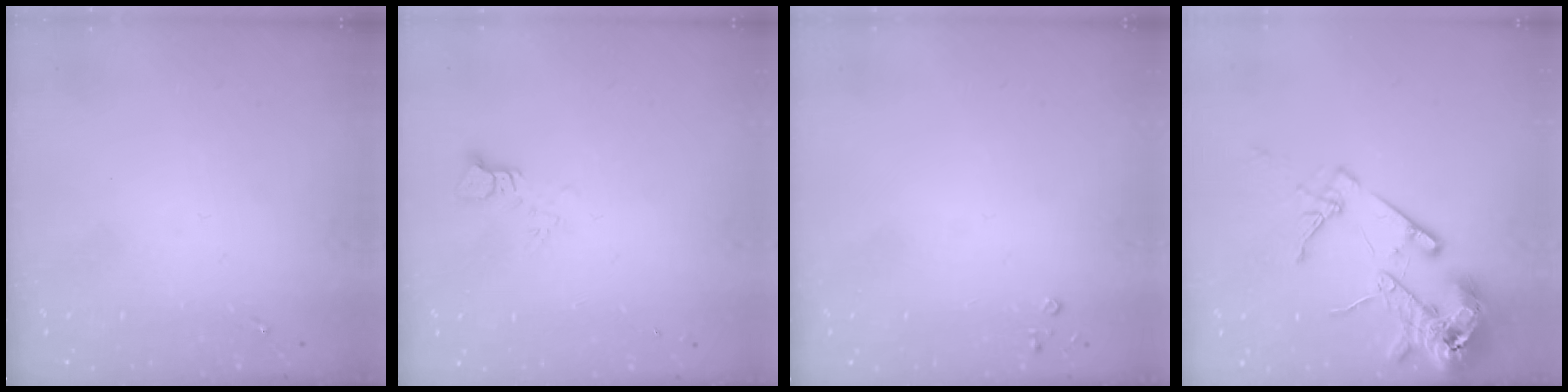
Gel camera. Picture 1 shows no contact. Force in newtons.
{"total": 3.4, "press": 3.4, "slide": 0.1}
{"total": 2.2, "press": 2.2, "slide": 0.3}
{"total": 16.3, "press": 16.1, "slide": 2.5}